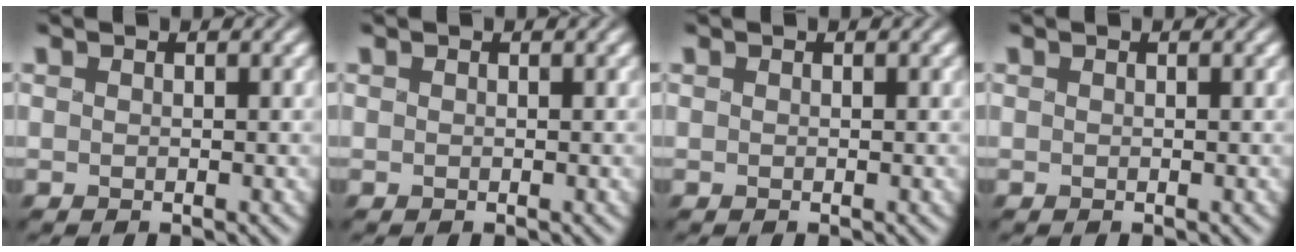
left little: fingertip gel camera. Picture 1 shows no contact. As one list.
[{"total": 0.0}, {"total": 0.0}, {"total": 0.0}]